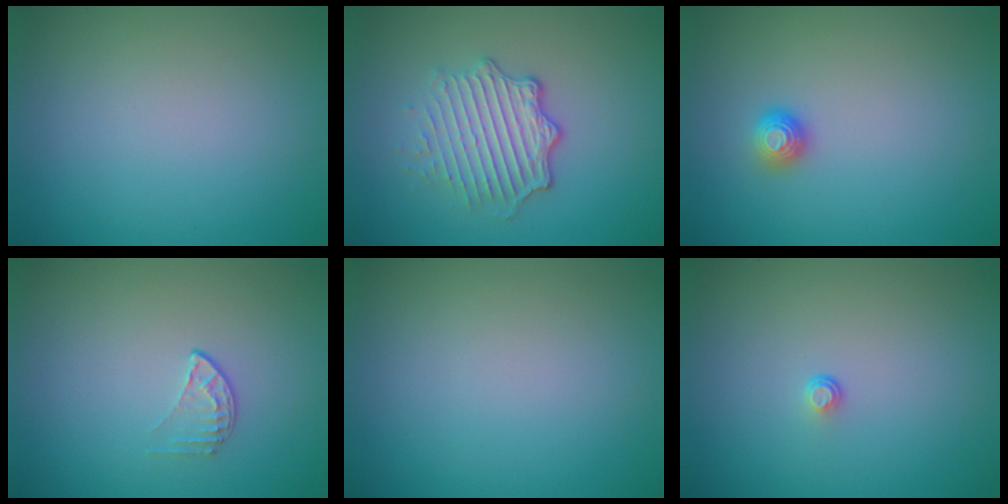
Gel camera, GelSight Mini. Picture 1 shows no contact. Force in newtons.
{"total": 4.7, "press": 3.4, "slide": 3.2}
{"total": 1.1, "press": 1.1, "slide": 0.4}
{"total": 1.1, "press": 0.7, "slide": 0.9}
{"total": 0.0}
{"total": 0.5, "press": 0.3, "slide": 0.5}